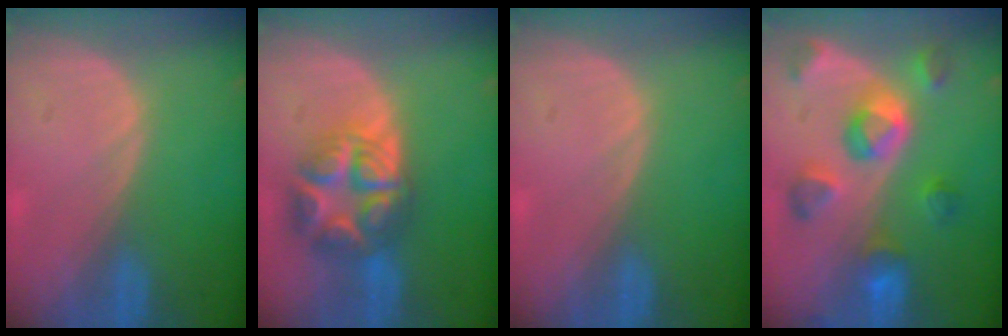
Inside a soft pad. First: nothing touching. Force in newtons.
{"total": 8.9, "press": 8.9, "slide": 0.5}
{"total": 0.0}
{"total": 9.3, "press": 8.5, "slide": 3.9}